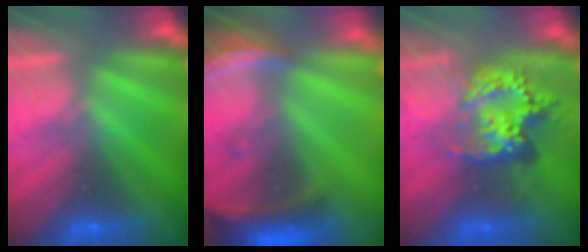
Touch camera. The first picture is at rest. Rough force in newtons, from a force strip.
{"total": 7.0}
{"total": 6.8}